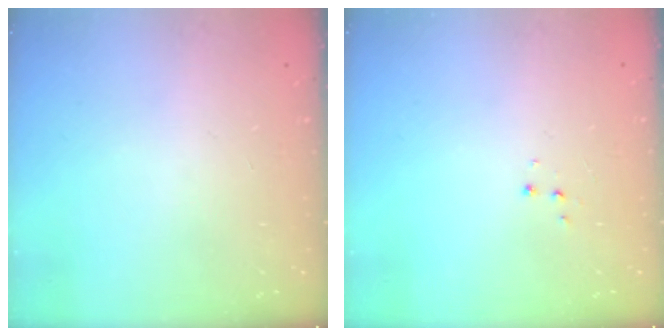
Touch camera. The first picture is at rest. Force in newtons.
{"total": 3.5, "press": 3.4, "slide": 0.5}